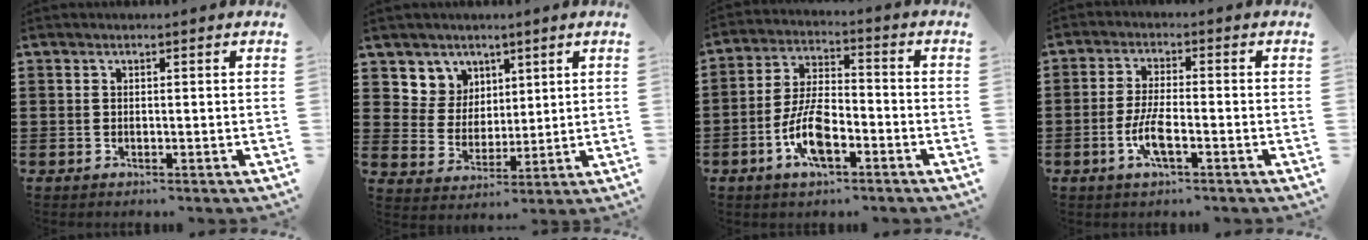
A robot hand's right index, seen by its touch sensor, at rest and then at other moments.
{"total": 6.1, "force": [3.5, 5.0, -0.2], "torque": [-0.034, -0.005, 0.067]}
{"total": 8.6, "force": [-3.5, 3.4, 7.1], "torque": [-0.156, -0.006, -0.065]}
{"total": 4.6, "force": [-1.8, 0.8, 4.2], "torque": [-0.091, -0.008, -0.036]}